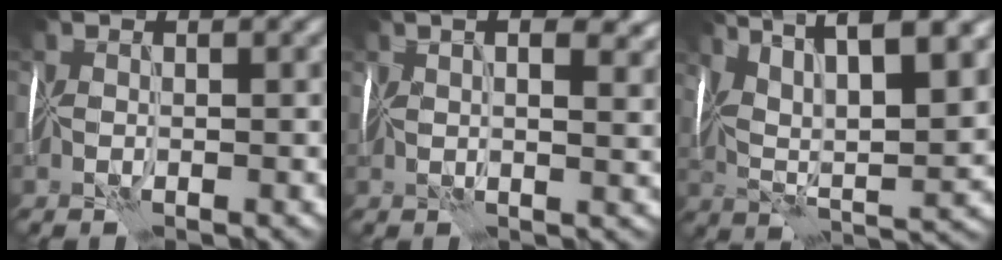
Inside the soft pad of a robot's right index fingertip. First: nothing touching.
{"total": 8.7, "force": [4.1, 4.3, 6.4], "torque": [-0.050, 0.034, 0.032]}
{"total": 11.8, "force": [5.9, 3.6, 9.5], "torque": [-0.163, 0.008, 0.093]}